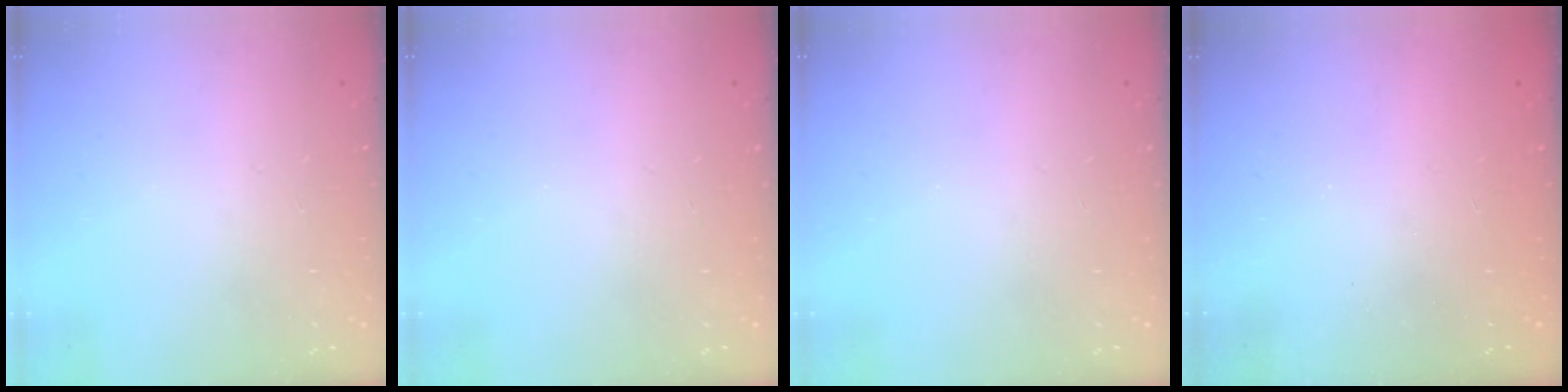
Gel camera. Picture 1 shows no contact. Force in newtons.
{"total": 0.0}
{"total": 0.0}
{"total": 2.3, "press": 2.1, "slide": 0.8}